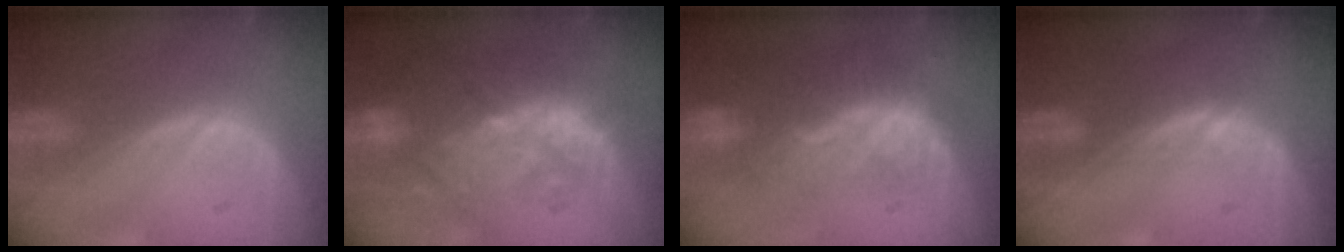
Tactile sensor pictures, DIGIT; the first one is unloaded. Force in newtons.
{"total": 11.1, "press": 9.8, "slide": 5.3}
{"total": 8.3, "press": 7.3, "slide": 3.8}
{"total": 1.0, "press": 1.0, "slide": 0.2}